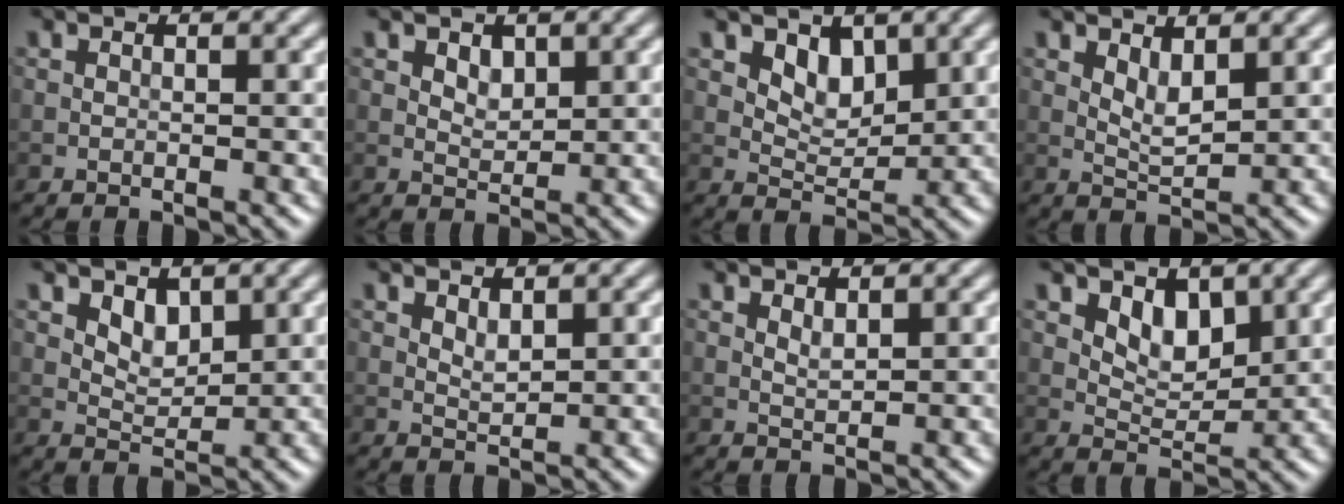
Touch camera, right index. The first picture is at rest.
{"total": 1.7, "force": [0.8, 1.0, 1.0], "torque": [-0.017, -0.003, 0.016]}
{"total": 2.9, "force": [1.6, 1.7, 1.6], "torque": [-0.031, -0.013, 0.031]}
{"total": 2.3, "force": [1.1, 0.9, 1.8], "torque": [-0.037, -0.005, 0.024]}
{"total": 2.2, "force": [1.2, 1.3, 1.3], "torque": [-0.023, -0.009, 0.025]}
{"total": 1.4, "force": [0.9, 0.6, 0.9], "torque": [-0.021, -0.002, 0.020]}
{"total": 1.0, "force": [0.7, 0.3, 0.7], "torque": [-0.018, -0.002, 0.015]}
{"total": 3.1, "force": [1.6, 1.8, 1.9], "torque": [-0.034, -0.012, 0.030]}